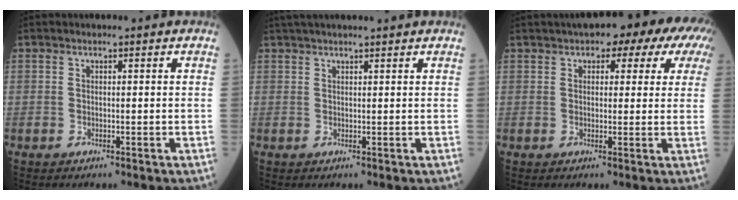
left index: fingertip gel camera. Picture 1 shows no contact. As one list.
[{"total": 6.3, "force": [5.5, -0.2, 3.0], "torque": [-0.044, 0.035, 0.080]}, {"total": 11.1, "force": [6.5, 4.6, 7.8], "torque": [-0.084, 0.040, 0.067]}]